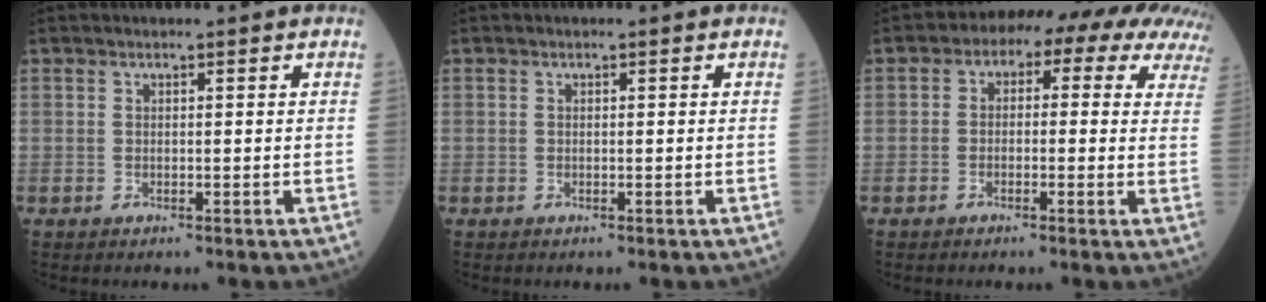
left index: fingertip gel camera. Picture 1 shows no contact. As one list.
[{"total": 0.0}, {"total": 12.0, "force": [7.2, 5.8, 7.6], "torque": [-0.081, 0.056, 0.061]}]